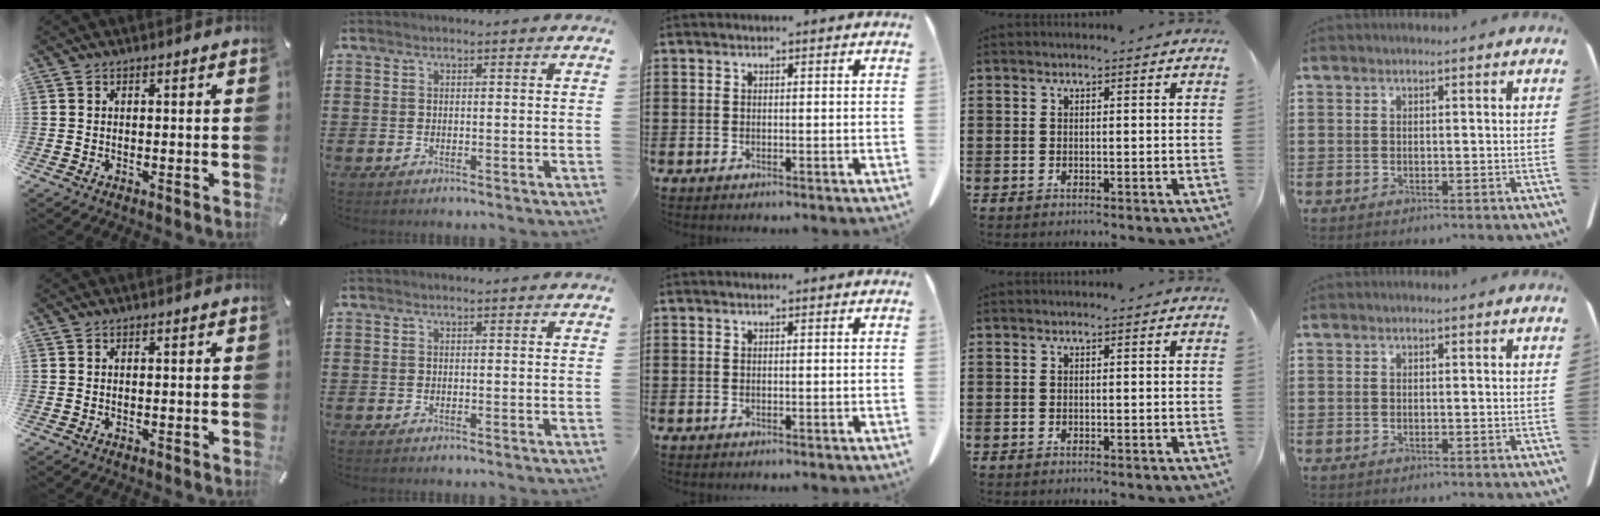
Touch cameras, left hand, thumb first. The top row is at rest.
{}